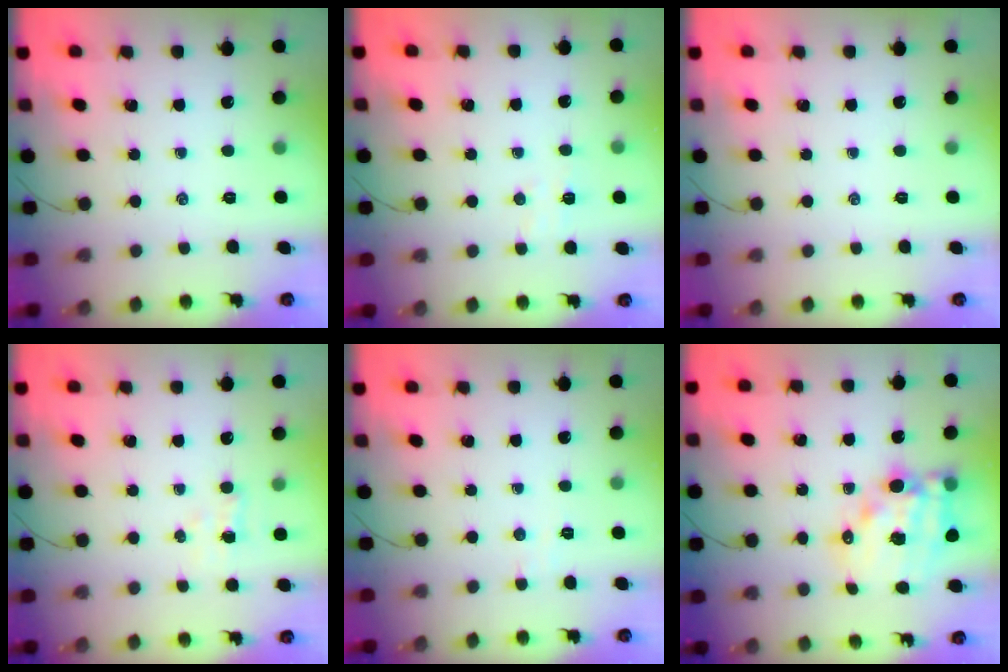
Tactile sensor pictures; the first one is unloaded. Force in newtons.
{"total": 3.6, "press": 3.5, "slide": 0.9}
{"total": 0.0}
{"total": 2.5, "press": 2.3, "slide": 0.8}
{"total": 2.6, "press": 2.5, "slide": 0.7}
{"total": 15.4, "press": 14.9, "slide": 3.8}